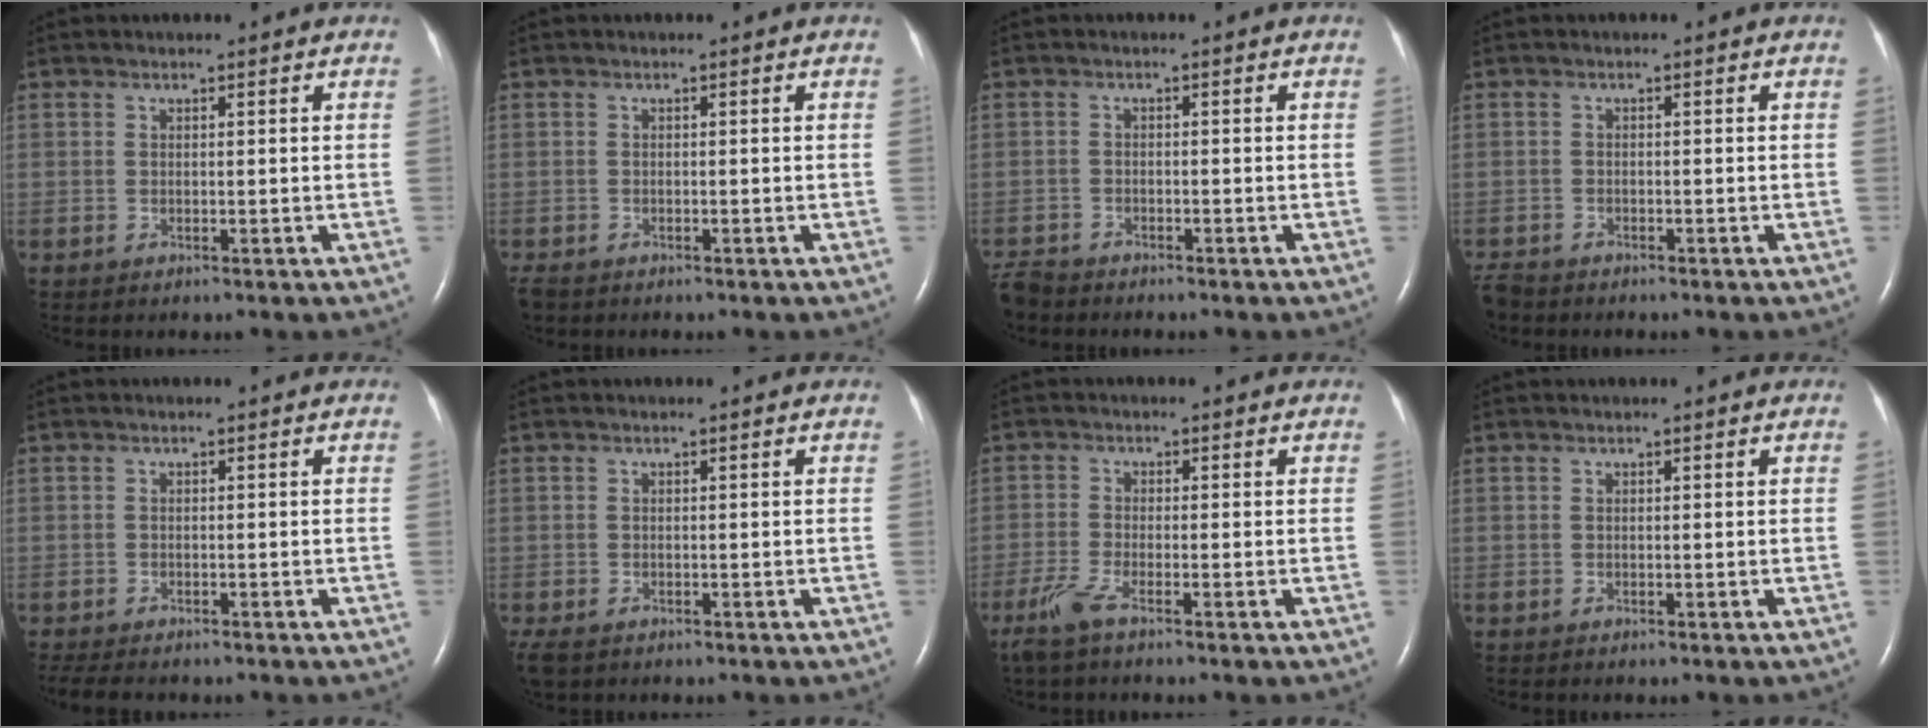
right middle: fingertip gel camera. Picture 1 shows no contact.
{"total": 2.1, "force": [-1.6, 1.0, 0.7], "torque": [-0.019, -0.004, -0.025]}
{"total": 3.8, "force": [-3.6, 1.1, 0.4], "torque": [-0.010, -0.012, -0.070]}
{"total": 3.1, "force": [-2.8, 1.2, 0.6], "torque": [-0.015, -0.008, -0.051]}
{"total": 5.2, "force": [-4.4, 1.5, 2.3], "torque": [-0.040, -0.011, -0.063]}
{"total": 3.0, "force": [-2.1, 1.7, 1.4], "torque": [-0.032, -0.007, -0.032]}
{"total": 3.7, "force": [-2.7, 0.3, 2.6], "torque": [-0.068, -0.009, -0.060]}
{"total": 0.0}